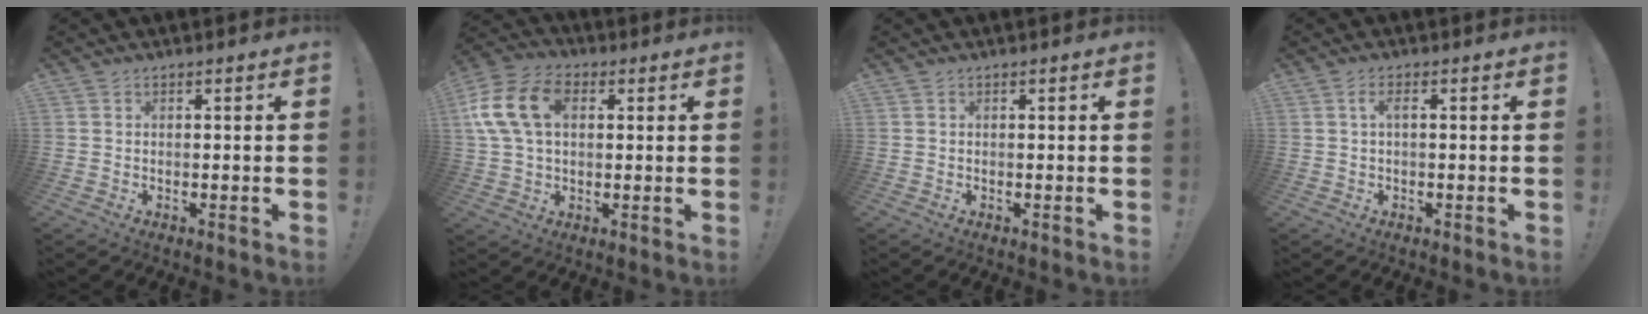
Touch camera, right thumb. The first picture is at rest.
{"total": 15.9, "force": [3.4, 10.9, 11.1], "torque": [-0.224, 0.010, 0.063]}
{"total": 0.0}
{"total": 2.5, "force": [0.3, 0.6, 2.4], "torque": [-0.048, 0.008, 0.002]}